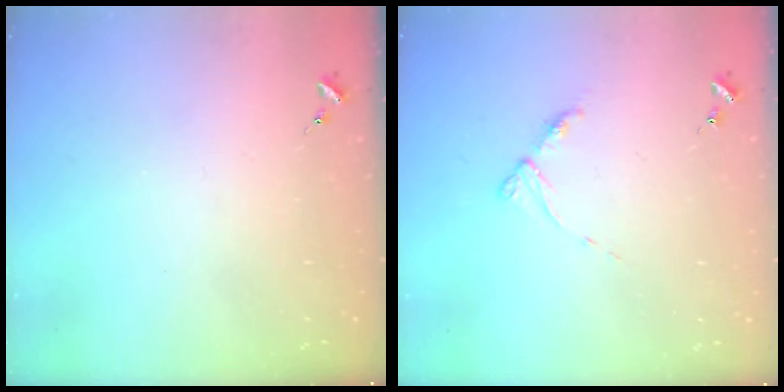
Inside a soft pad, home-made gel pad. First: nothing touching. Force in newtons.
{"total": 5.2, "press": 5.1, "slide": 0.6}